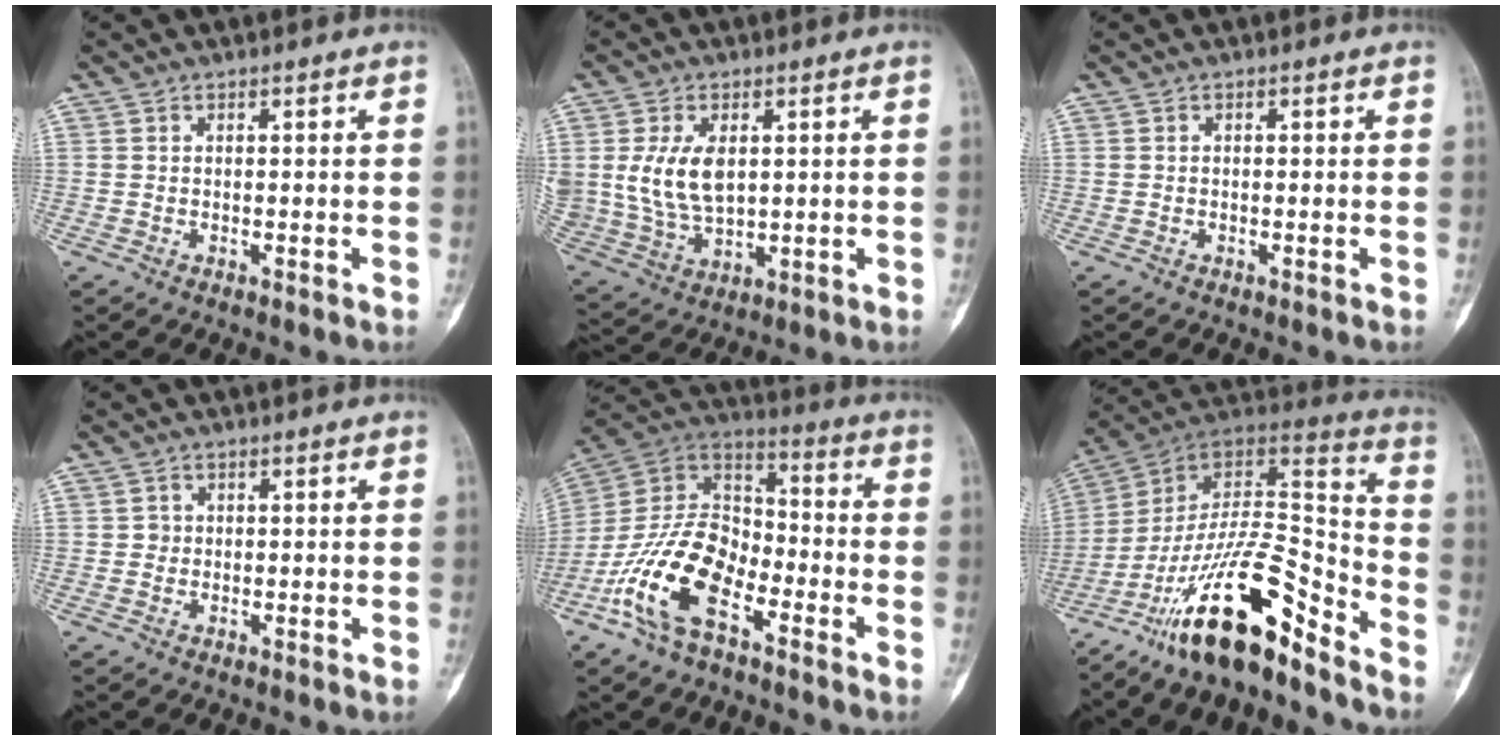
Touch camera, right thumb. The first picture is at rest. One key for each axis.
{"total": 10.9, "fx": 2.0, "fy": 6.6, "fz": 8.4, "tx": -0.162, "ty": -0.011, "tz": 0.054}
{"total": 0.0}
{"total": 1.1, "fx": 0.0, "fy": 1.1, "fz": 0.2, "tx": 0.003, "ty": 0.004, "tz": -0.002}
{"total": 18.2, "fx": -8.7, "fy": 9.6, "fz": 12.9, "tx": -0.238, "ty": 0.065, "tz": -0.174}
{"total": 22.2, "fx": -15.1, "fy": 6.4, "fz": 15.0, "tx": -0.260, "ty": 0.101, "tz": -0.261}